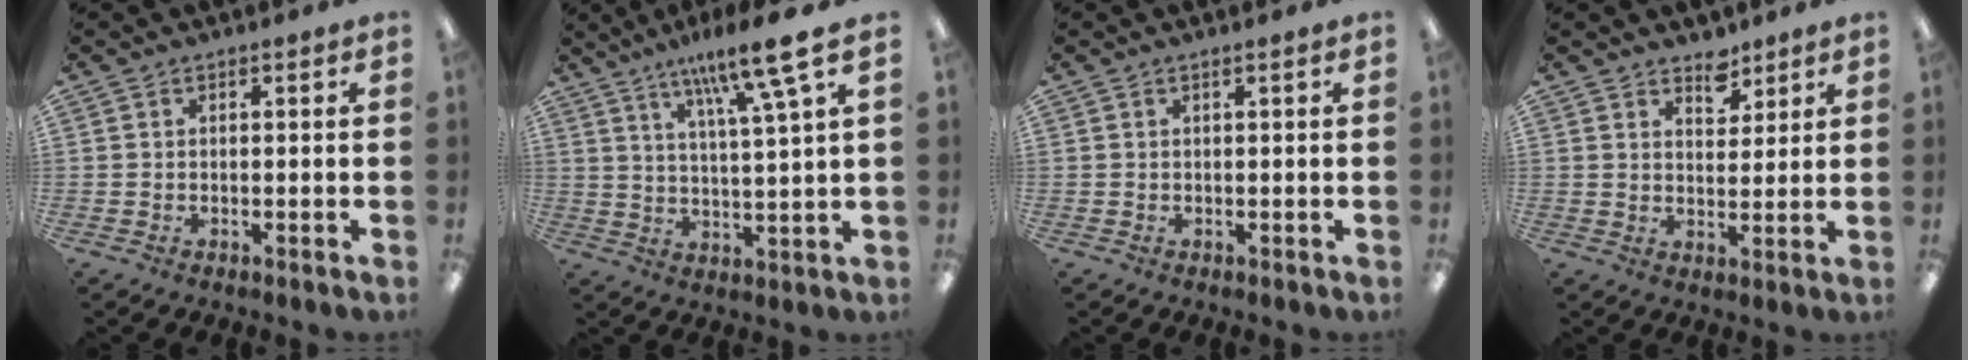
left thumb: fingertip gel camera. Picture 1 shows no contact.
{"total": 12.4, "force": [8.6, 1.0, 8.9], "torque": [-0.151, -0.042, 0.136]}
{"total": 0.8, "force": [0.3, -0.1, 0.7], "torque": [-0.011, -0.002, 0.004]}
{"total": 5.2, "force": [4.2, 2.8, 1.3], "torque": [0.004, -0.029, 0.072]}